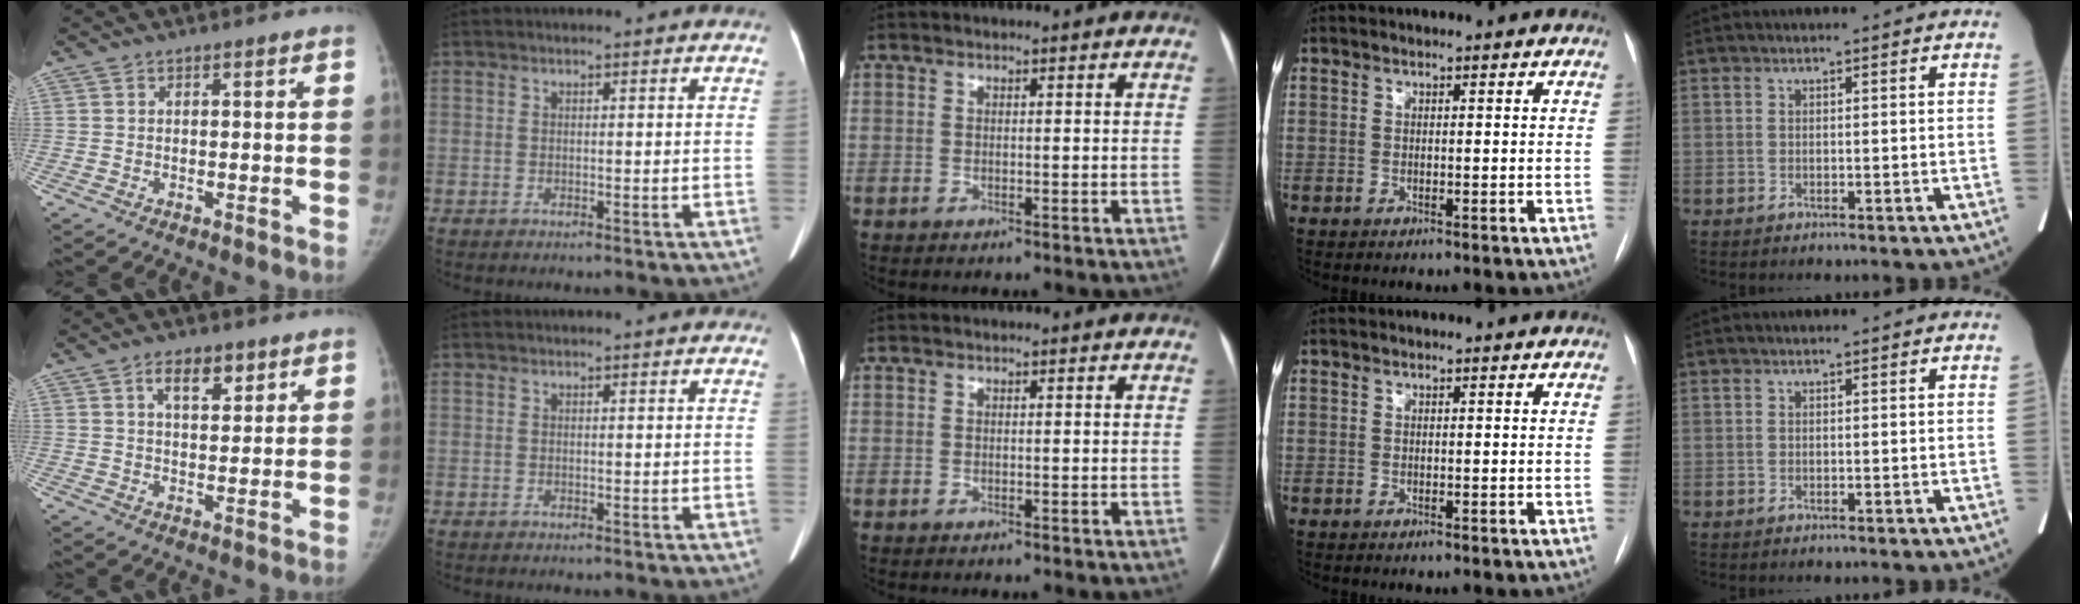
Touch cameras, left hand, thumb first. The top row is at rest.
{"thumb": {"total": 6.2, "force": [3.3, 3.2, 4.2], "torque": [-0.046, -0.017, 0.052]}, "index": {"total": 0.6, "force": [0.3, 0.4, 0.3], "torque": [-0.003, 0.007, -0.001]}}